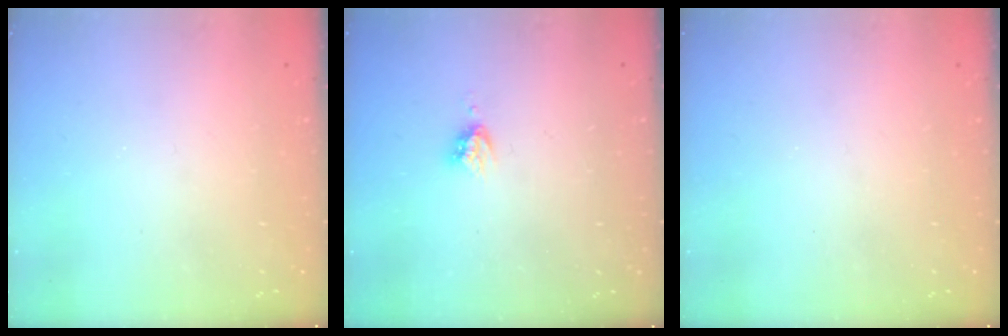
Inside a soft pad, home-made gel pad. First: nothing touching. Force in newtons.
{"total": 3.7, "press": 3.7, "slide": 0.2}
{"total": 0.0}